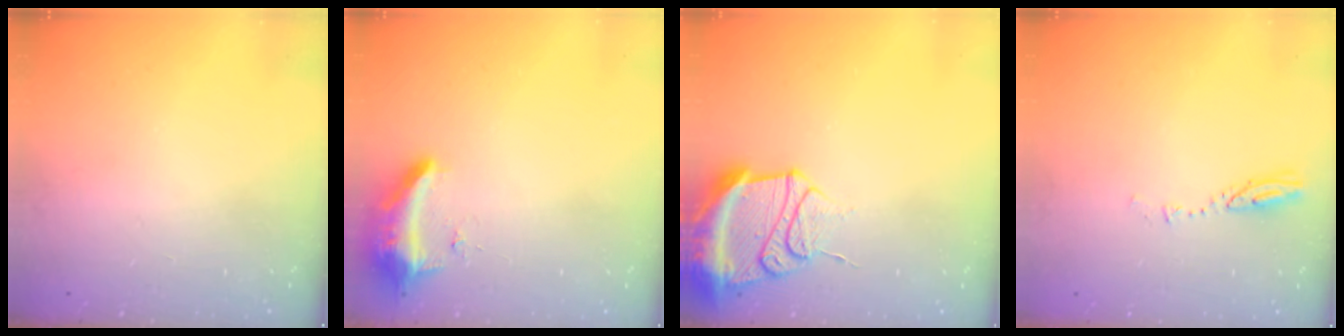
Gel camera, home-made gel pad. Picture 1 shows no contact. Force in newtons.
{"total": 10.2, "press": 9.6, "slide": 3.5}
{"total": 14.5, "press": 14.4, "slide": 1.4}
{"total": 3.2, "press": 3.2, "slide": 0.3}